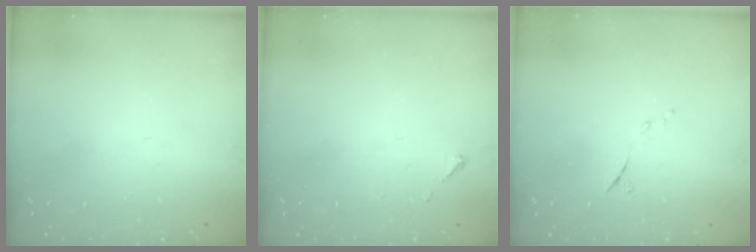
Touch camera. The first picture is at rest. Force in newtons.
{"total": 2.6, "press": 2.6, "slide": 0.3}
{"total": 6.4, "press": 6.3, "slide": 1.3}